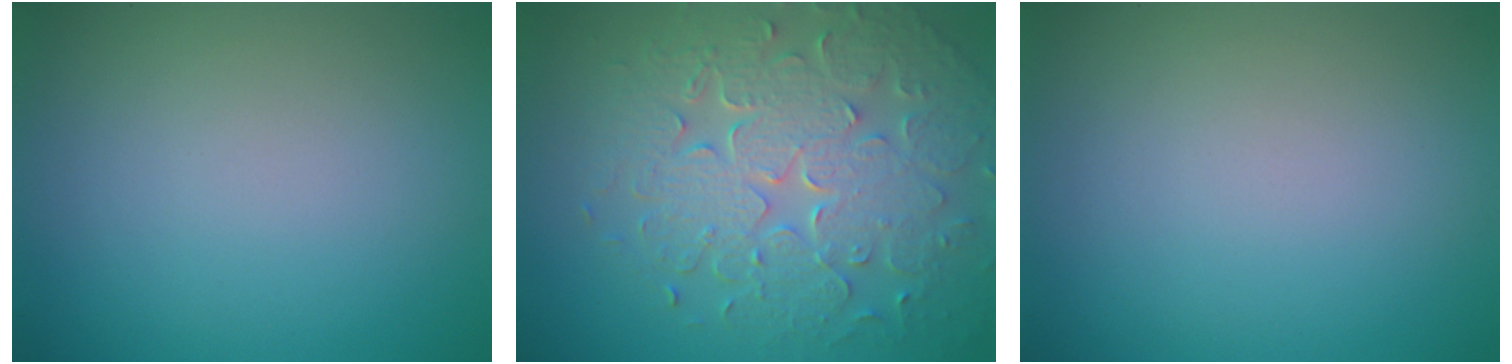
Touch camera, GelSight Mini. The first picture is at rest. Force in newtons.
{"total": 7.9, "press": 5.7, "slide": 5.5}
{"total": 0.0}